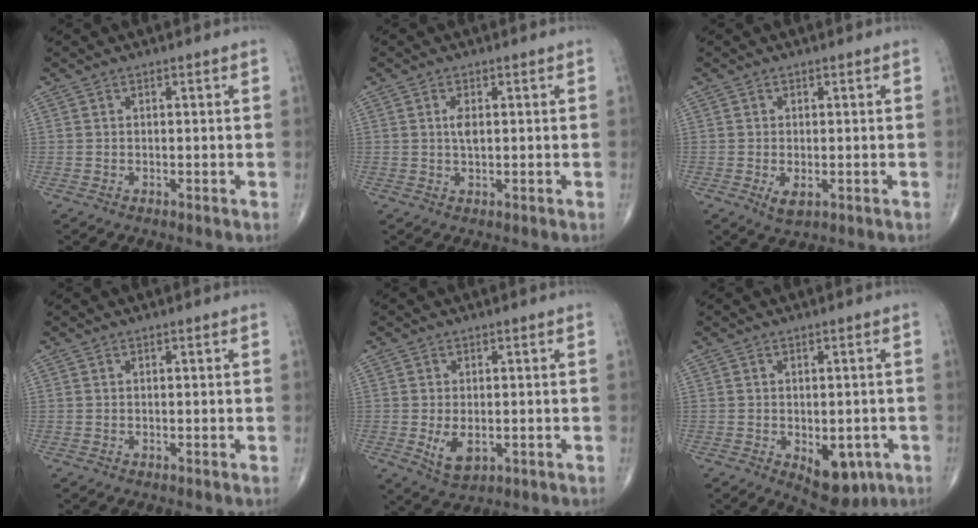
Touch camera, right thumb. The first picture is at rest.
{"total": 2.4, "force": [0.5, 1.1, 2.1], "torque": [-0.040, -0.003, 0.010]}
{"total": 2.6, "force": [-0.7, 1.3, 2.2], "torque": [-0.038, -0.006, -0.008]}
{"total": 0.0}
{"total": 5.0, "force": [-0.9, 2.9, 4.0], "torque": [-0.066, -0.010, -0.007]}
{"total": 8.6, "force": [-2.9, 4.8, 6.5], "torque": [-0.059, 0.001, -0.027]}